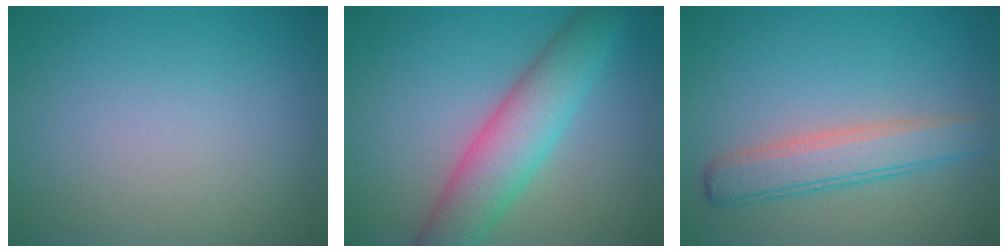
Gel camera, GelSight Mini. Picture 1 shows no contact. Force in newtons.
{"total": 6.2, "press": 6.2, "slide": 0.2}
{"total": 3.9, "press": 3.9, "slide": 0.3}